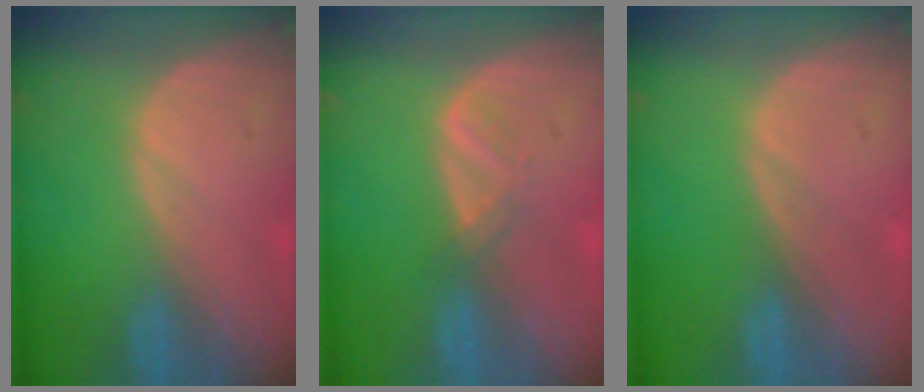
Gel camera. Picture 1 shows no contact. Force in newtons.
{"total": 1.8, "press": 1.7, "slide": 0.3}
{"total": 0.0}